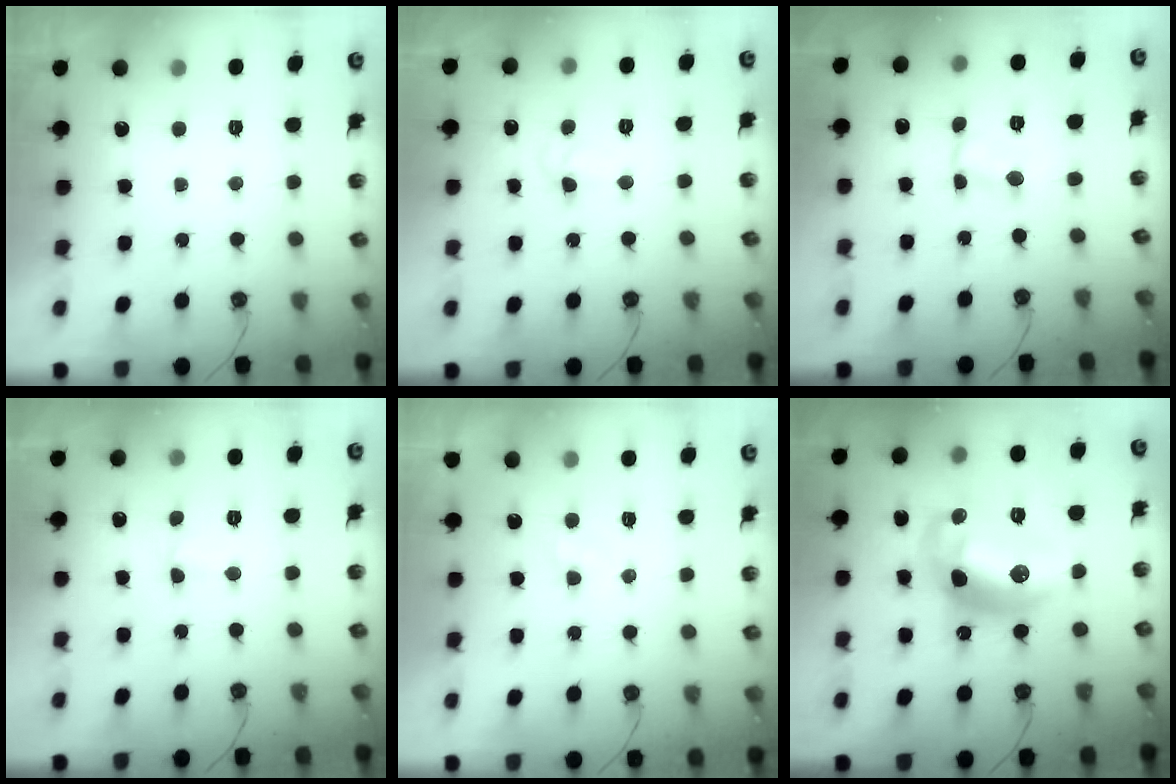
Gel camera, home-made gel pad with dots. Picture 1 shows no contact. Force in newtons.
{"total": 4.3, "press": 3.5, "slide": 2.5}
{"total": 1.1, "press": 1.1, "slide": 0.2}
{"total": 3.2, "press": 1.8, "slide": 2.6}
{"total": 2.2, "press": 2.2, "slide": 0.3}
{"total": 16.3, "press": 16.3, "slide": 1.4}